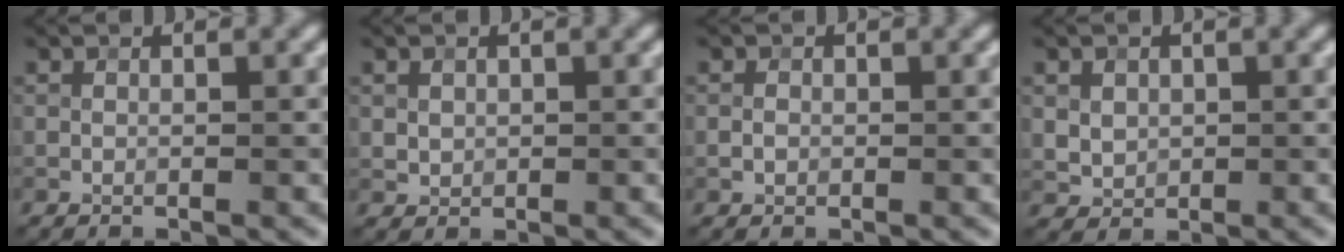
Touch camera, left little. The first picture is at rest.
{"total": 1.1, "force": [0.3, 0.9, 0.4], "torque": [-0.006, -0.002, 0.011]}
{"total": 1.0, "force": [-0.1, 0.9, 0.4], "torque": [-0.007, 0.001, -0.003]}
{"total": 2.0, "force": [0.6, 1.7, 0.9], "torque": [-0.022, -0.005, 0.022]}